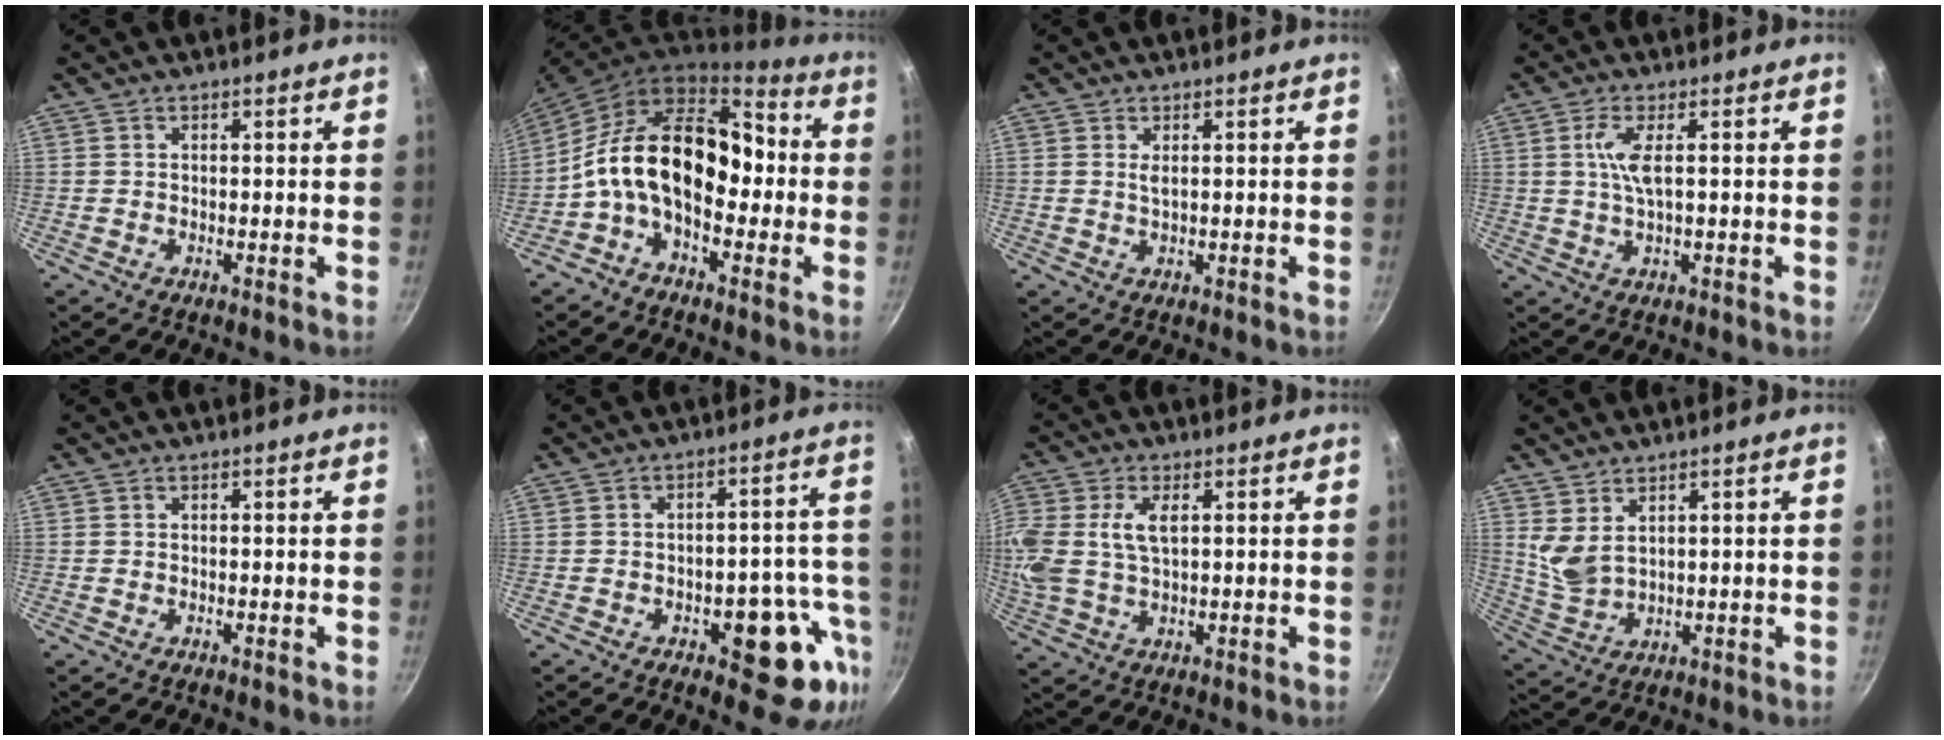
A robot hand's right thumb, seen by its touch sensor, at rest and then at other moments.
{"total": 17.1, "force": [-2.4, 10.9, 13.0], "torque": [-0.183, 0.055, -0.067]}
{"total": 1.1, "force": [0.4, 0.2, 1.0], "torque": [-0.023, -0.002, 0.010]}
{"total": 4.7, "force": [0.7, 0.9, 4.5], "torque": [-0.104, -0.001, 0.017]}
{"total": 0.0}
{"total": 13.6, "force": [-5.4, 6.7, 10.5], "torque": [-0.068, 0.037, -0.065]}
{"total": 11.3, "force": [2.5, 6.6, 8.8], "torque": [-0.189, 0.007, 0.048]}
{"total": 5.2, "force": [3.1, 2.6, 3.3], "torque": [-0.061, -0.030, 0.075]}